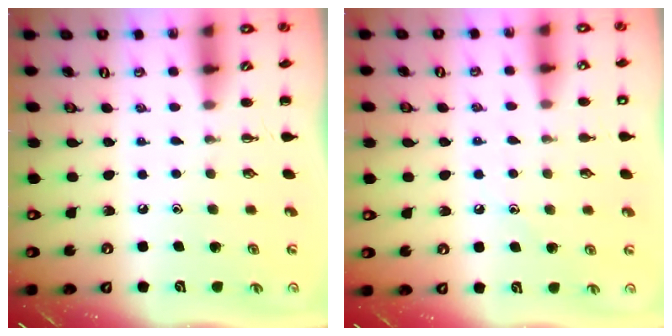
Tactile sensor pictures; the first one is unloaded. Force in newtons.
{"total": 8.1, "press": 7.8, "slide": 2.1}